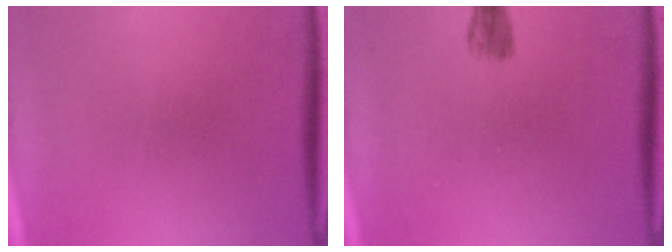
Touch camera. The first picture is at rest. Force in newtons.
{"total": 2.1}